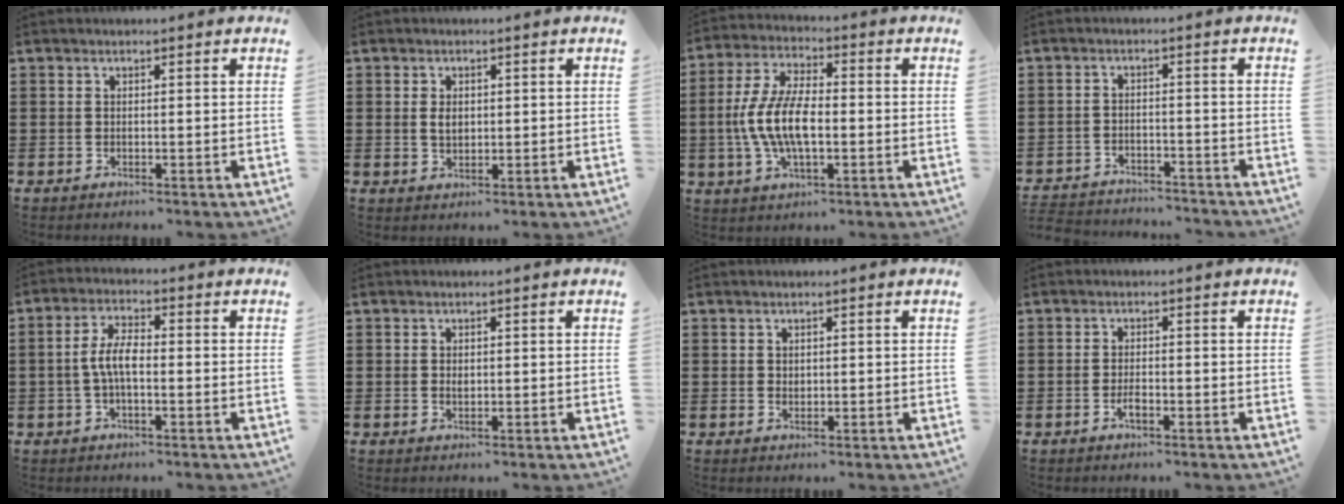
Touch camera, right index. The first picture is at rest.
{"total": 2.1, "force": [0.4, 1.2, 1.7], "torque": [-0.035, 0.007, 0.008]}
{"total": 9.3, "force": [-1.2, 3.9, 8.3], "torque": [-0.192, -0.005, -0.030]}
{"total": 3.3, "force": [-3.3, 0.1, -0.1], "torque": [-0.006, -0.004, -0.069]}
{"total": 5.0, "force": [-0.6, 1.6, 4.7], "torque": [-0.104, -0.001, -0.016]}
{"total": 0.9, "force": [0.1, 0.6, 0.6], "torque": [-0.015, 0.003, 0.002]}
{"total": 0.8, "force": [0.4, 0.6, 0.2], "torque": [-0.005, 0.004, 0.009]}
{"total": 2.1, "force": [-1.0, 0.6, 1.7], "torque": [-0.040, -0.002, -0.020]}